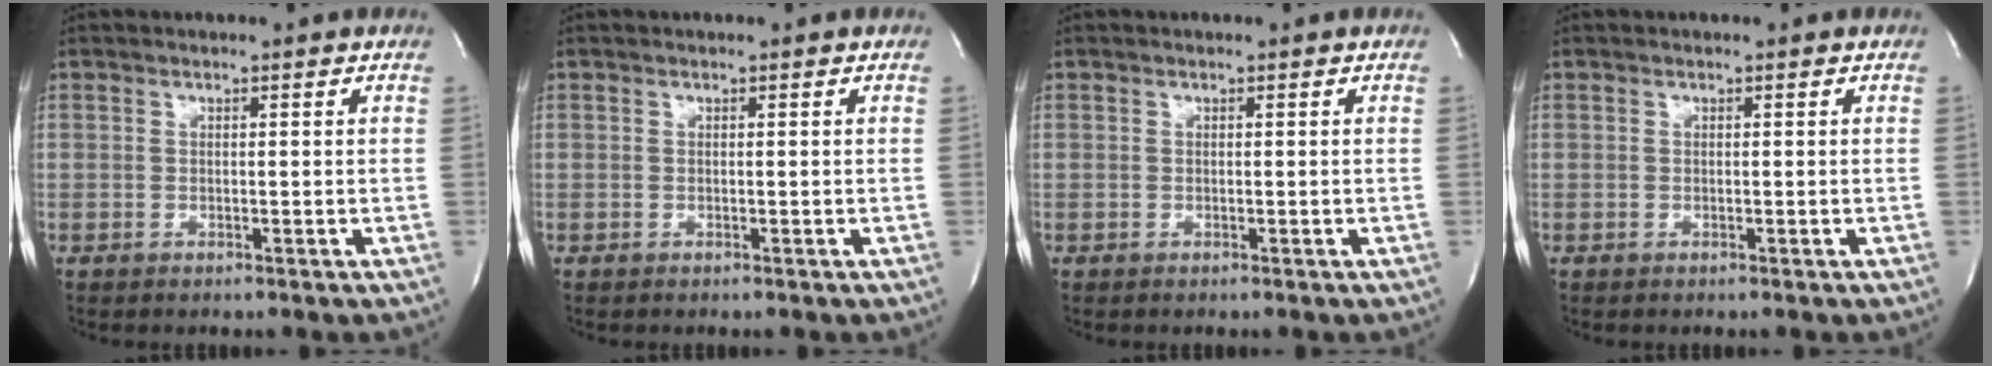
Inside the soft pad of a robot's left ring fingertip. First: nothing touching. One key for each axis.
{"total": 0.0}
{"total": 0.0}
{"total": 0.0}